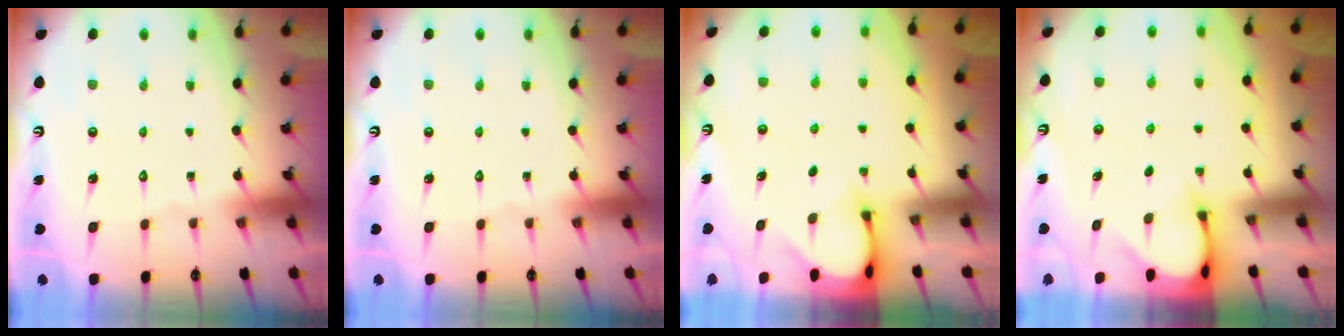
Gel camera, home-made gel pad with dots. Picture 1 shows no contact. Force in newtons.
{"total": 0.0}
{"total": 3.2, "press": 3.2, "slide": 0.2}
{"total": 3.2, "press": 3.2, "slide": 0.2}